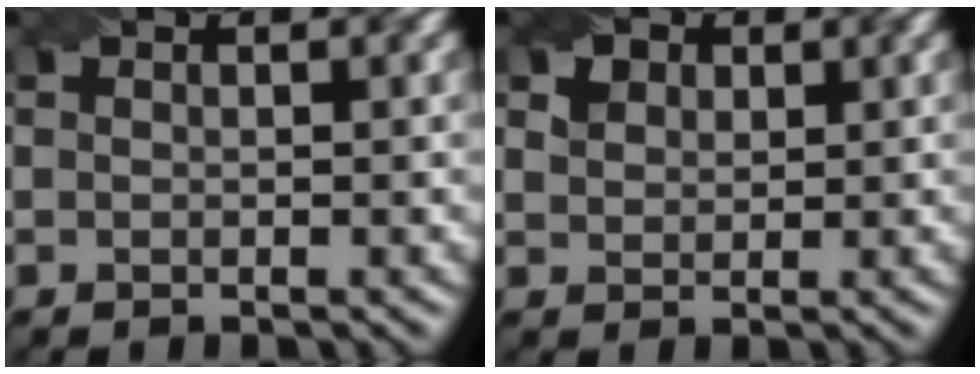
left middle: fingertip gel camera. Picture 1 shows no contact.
{"total": 3.6, "force": [2.2, 2.4, 1.5], "torque": [-0.048, 0.005, 0.036]}